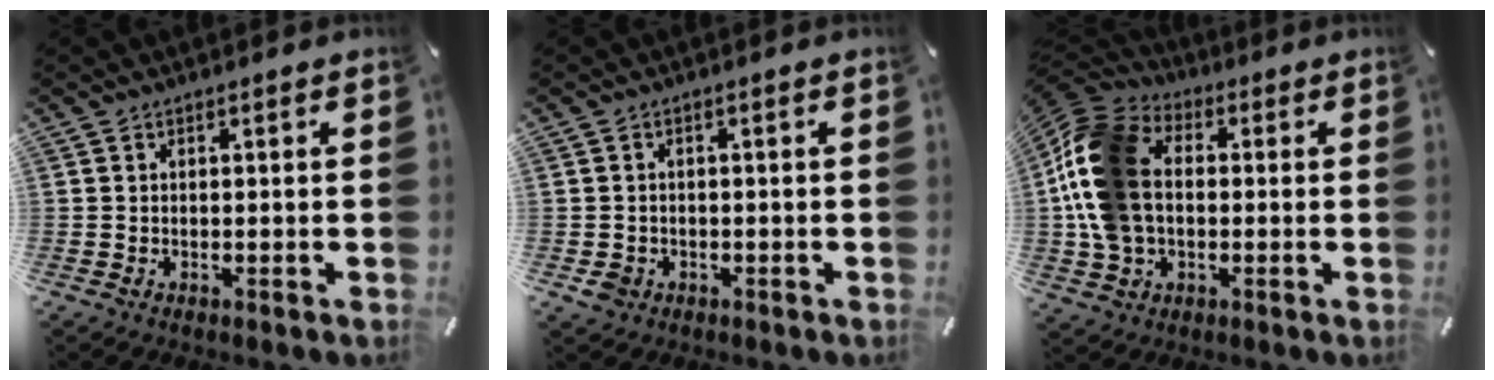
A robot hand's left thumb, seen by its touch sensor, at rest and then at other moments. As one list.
[{"total": 2.6, "force": [-1.0, 2.2, 1.0], "torque": [-0.023, 0.001, -0.020]}, {"total": 17.6, "force": [-0.2, 13.2, 11.6], "torque": [-0.263, 0.024, -0.004]}]